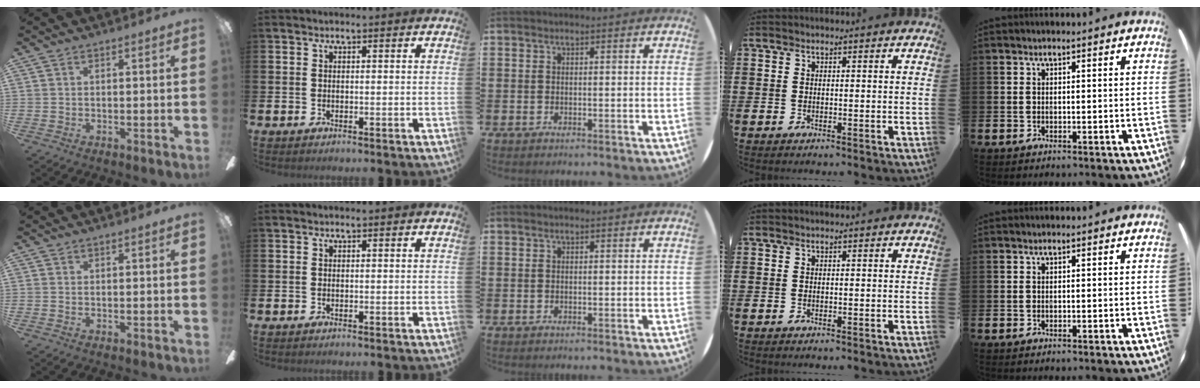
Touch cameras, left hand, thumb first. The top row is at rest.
{}